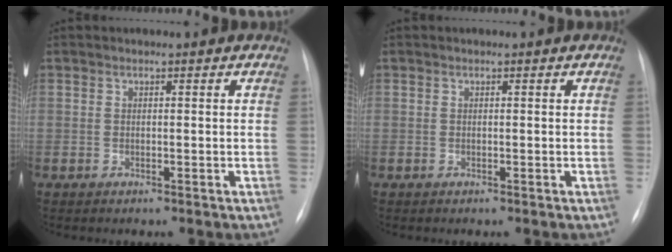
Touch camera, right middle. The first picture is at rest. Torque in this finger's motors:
{"motor_torque": [0.26, -0.52, -0.01, -0.01]}